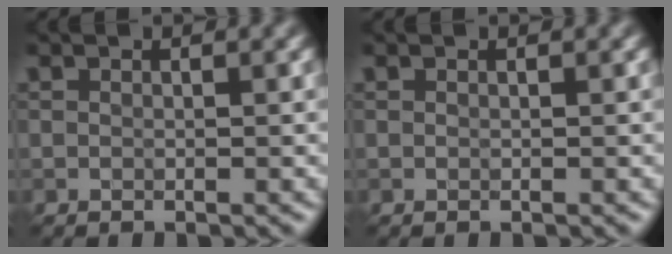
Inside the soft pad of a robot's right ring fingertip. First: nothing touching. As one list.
[{"total": 0.0}]